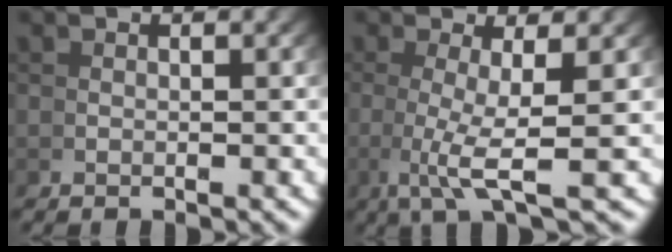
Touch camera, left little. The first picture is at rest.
{"total": 4.5, "force": [0.1, 0.6, 4.5], "torque": [-0.103, -0.020, 0.011]}